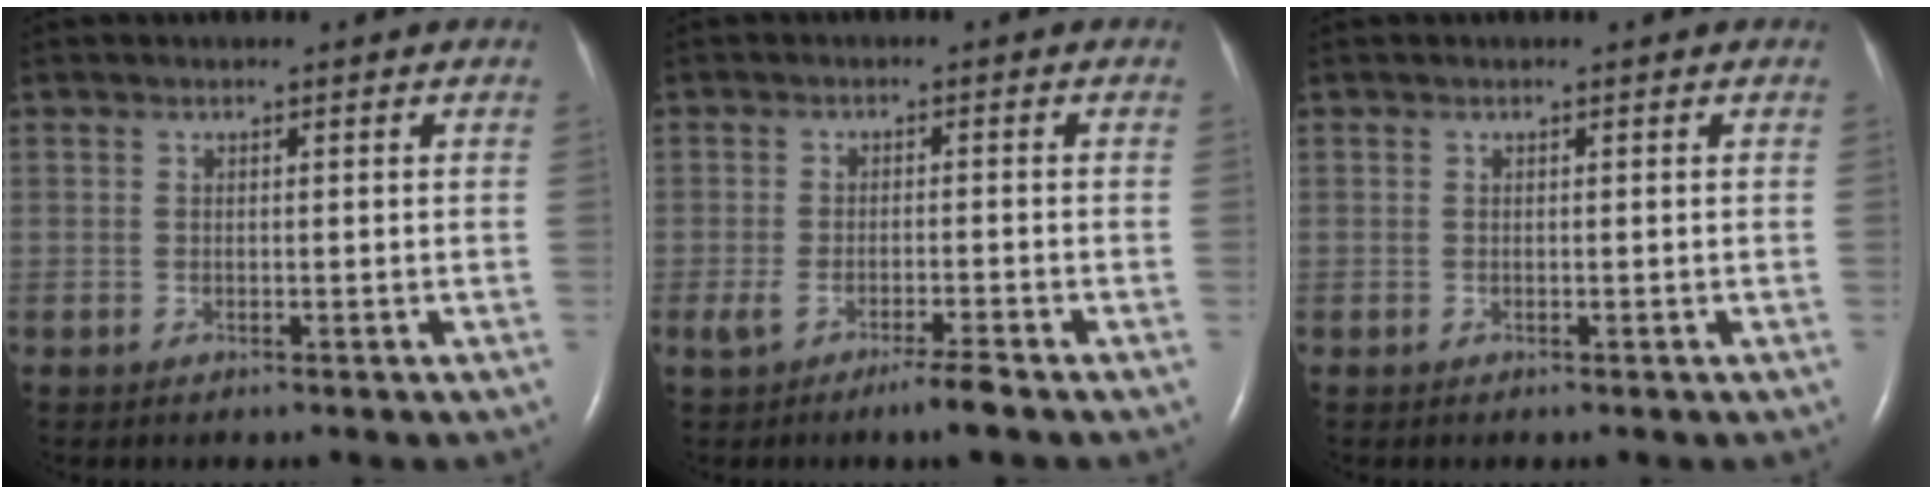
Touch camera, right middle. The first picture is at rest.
{"total": 4.0, "force": [-2.7, 0.0, 2.9], "torque": [-0.060, -0.008, -0.050]}
{"total": 0.0}